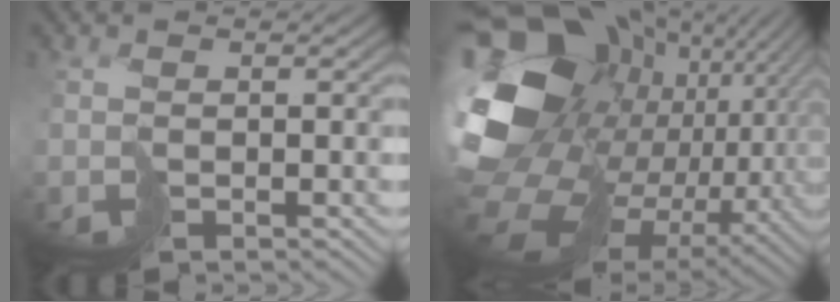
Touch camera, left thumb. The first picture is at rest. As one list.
[{"total": 20.0, "force": [-1.4, 14.3, 13.9], "torque": [-0.334, -0.060, 0.012]}]